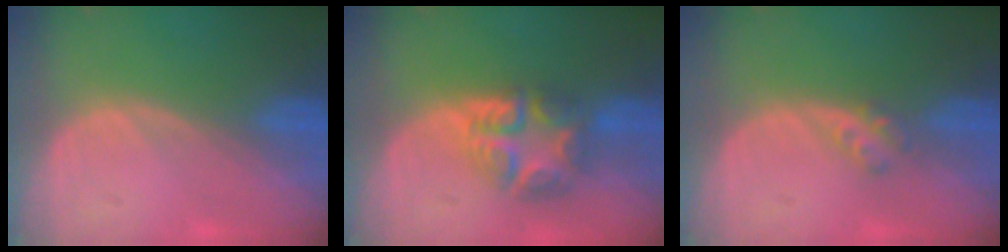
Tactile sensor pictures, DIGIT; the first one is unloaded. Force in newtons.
{"total": 7.7, "press": 6.8, "slide": 3.7}
{"total": 2.5, "press": 2.1, "slide": 1.4}